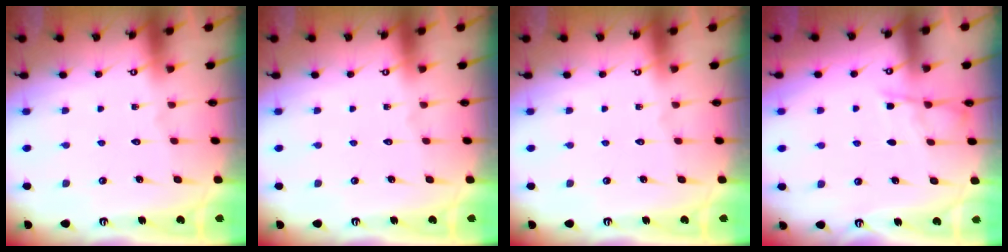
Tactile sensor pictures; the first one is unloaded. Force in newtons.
{"total": 0.0}
{"total": 0.0}
{"total": 5.6, "press": 5.6, "slide": 0.6}